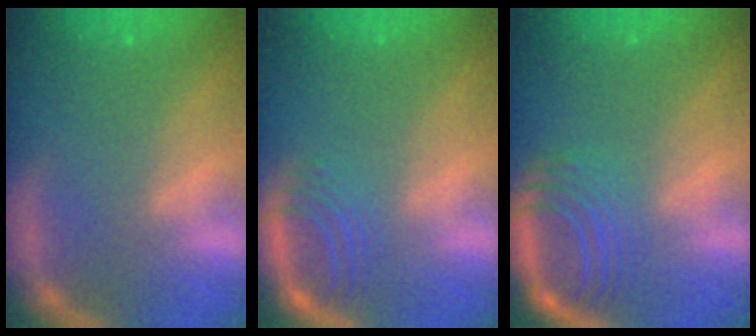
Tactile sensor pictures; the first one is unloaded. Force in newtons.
{"total": 4.0}
{"total": 7.1}